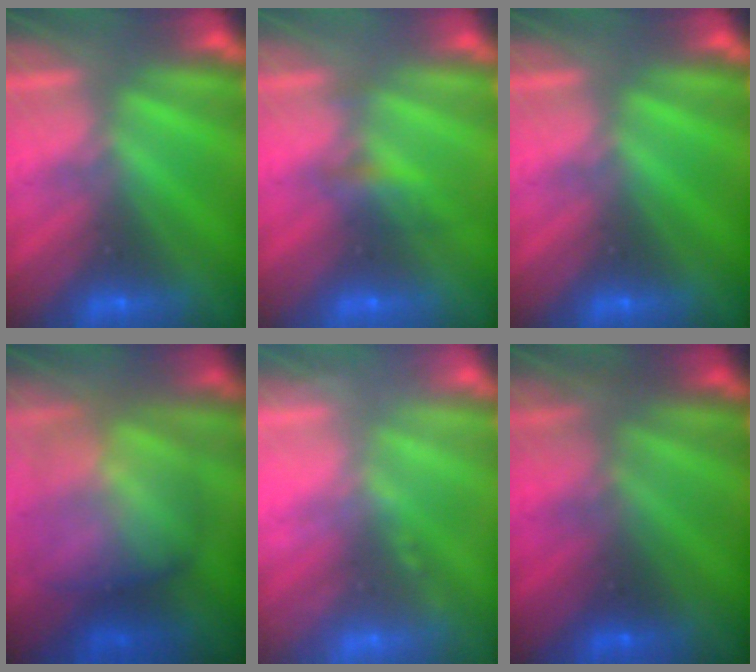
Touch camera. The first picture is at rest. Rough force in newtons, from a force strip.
{"total": 2.2}
{"total": 0.0}
{"total": 7.6}
{"total": 2.3}
{"total": 1.7}